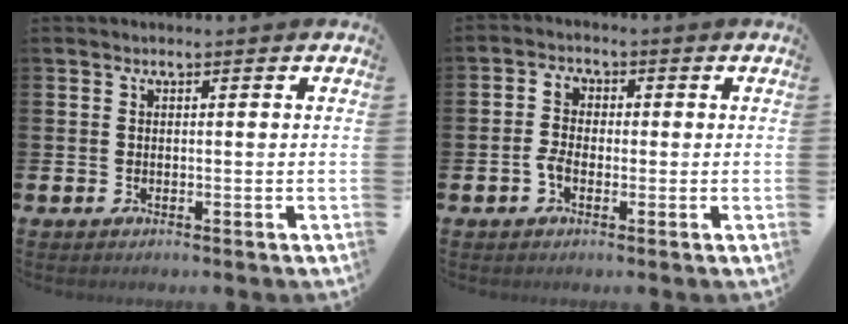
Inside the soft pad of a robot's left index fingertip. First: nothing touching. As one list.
[{"total": 3.6, "force": [-0.7, 2.5, 2.5], "torque": [-0.045, 0.011, -0.015]}]